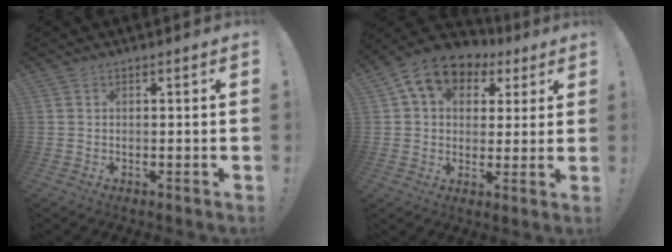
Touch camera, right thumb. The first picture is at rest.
{"total": 12.0, "force": [5.7, 8.8, 5.9], "torque": [-0.094, -0.023, 0.109]}